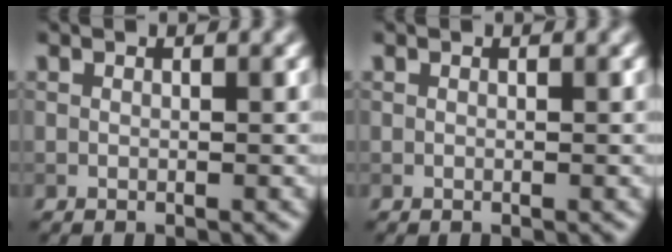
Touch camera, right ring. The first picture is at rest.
{"total": 0.0}